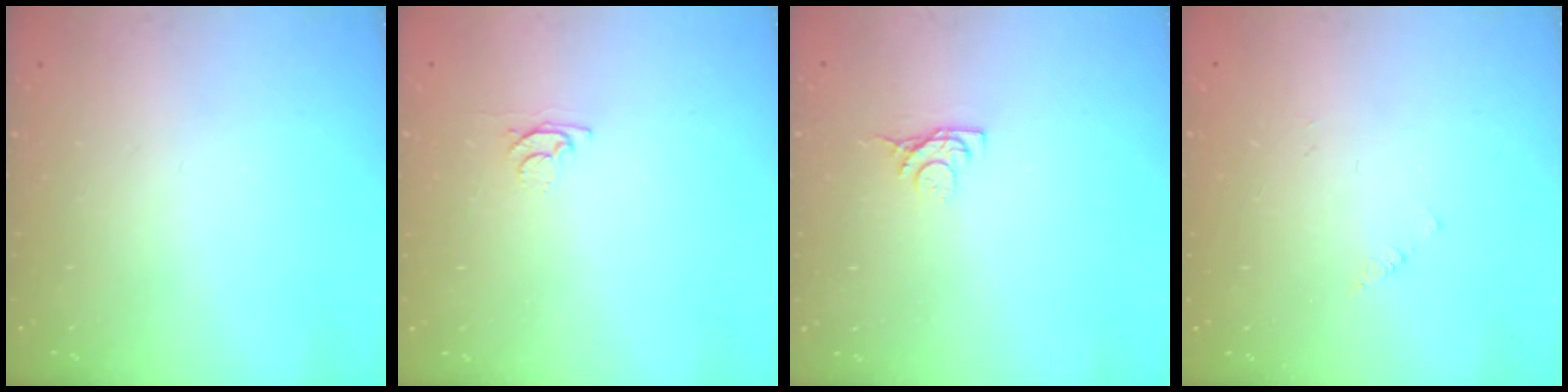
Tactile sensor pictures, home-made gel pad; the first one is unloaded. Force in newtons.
{"total": 3.1, "press": 3.0, "slide": 0.4}
{"total": 4.6, "press": 4.6, "slide": 0.8}
{"total": 1.4, "press": 1.3, "slide": 0.3}